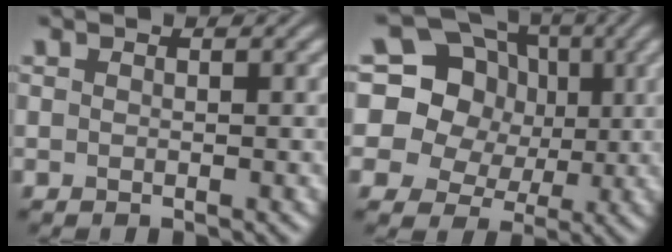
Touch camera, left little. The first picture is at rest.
{"total": 18.7, "force": [5.3, 16.5, 7.1], "torque": [-0.171, 0.046, 0.071]}